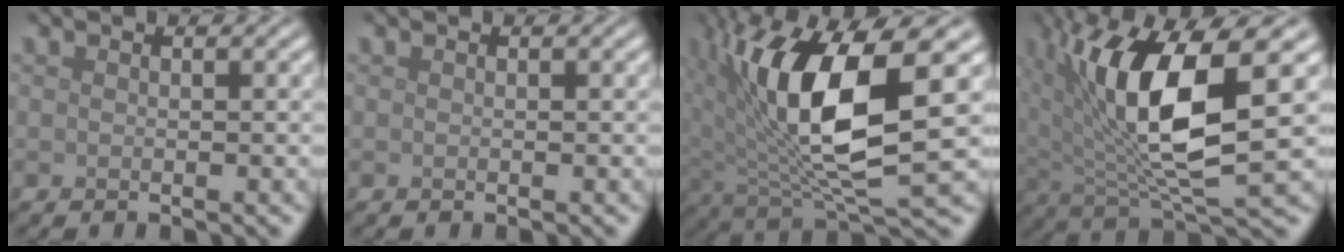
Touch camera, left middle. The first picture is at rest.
{"total": 0.0}
{"total": 12.4, "force": [2.2, 4.5, 11.4], "torque": [-0.218, -0.012, 0.046]}
{"total": 11.1, "force": [2.4, 3.6, 10.2], "torque": [-0.194, -0.006, 0.049]}